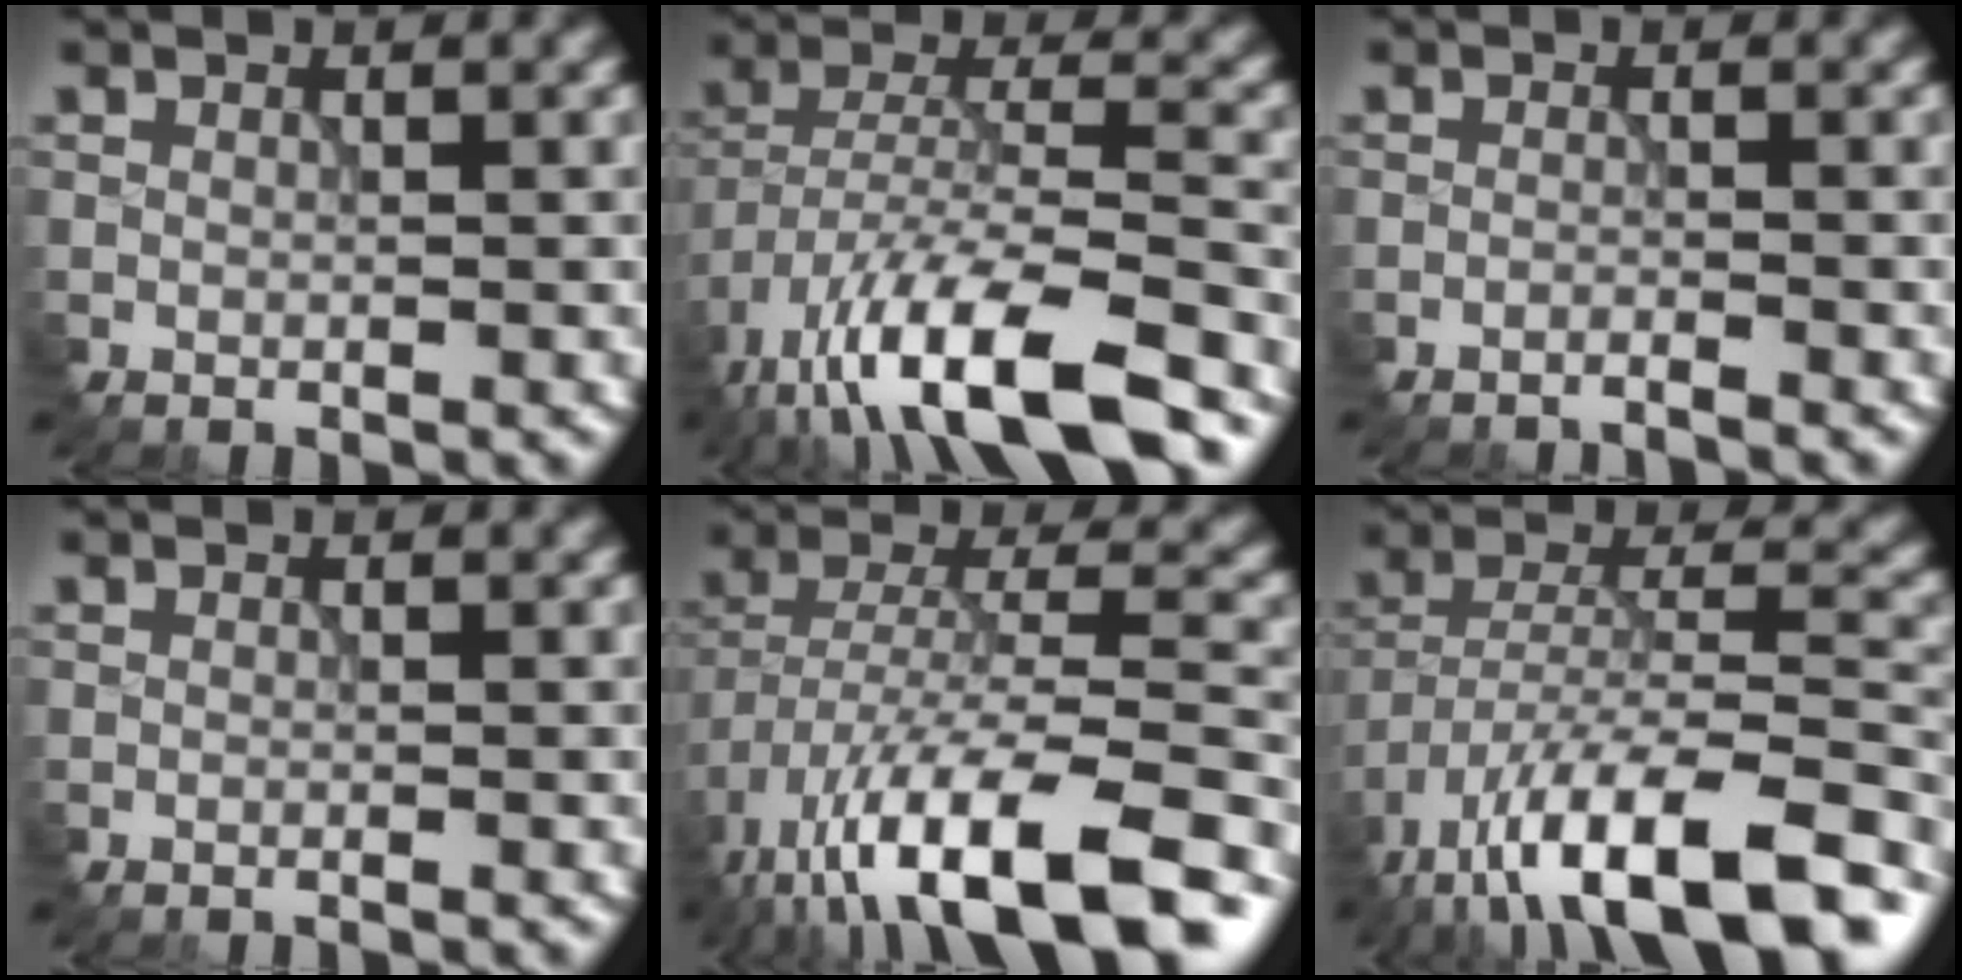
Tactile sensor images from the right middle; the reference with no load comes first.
{"total": 13.9, "force": [-9.4, 4.3, 9.3], "torque": [-0.177, -0.002, -0.157]}
{"total": 1.3, "force": [-1.2, 0.0, 0.4], "torque": [0.000, 0.001, -0.029]}
{"total": 0.6, "force": [-0.2, 0.2, 0.4], "torque": [-0.001, -0.002, -0.008]}
{"total": 15.1, "force": [-9.0, 5.2, 11.0], "torque": [-0.207, 0.004, -0.146]}
{"total": 15.0, "force": [-10.3, 5.0, 9.6], "torque": [-0.175, 0.005, -0.170]}